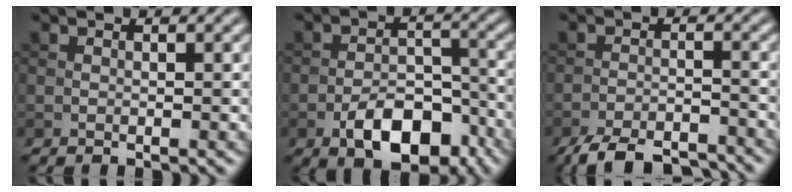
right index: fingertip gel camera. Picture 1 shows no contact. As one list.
[{"total": 6.8, "force": [-3.7, 3.4, 4.5], "torque": [-0.067, 0.004, -0.063]}, {"total": 7.0, "force": [-6.2, 1.7, 2.9], "torque": [-0.049, -0.010, -0.106]}]